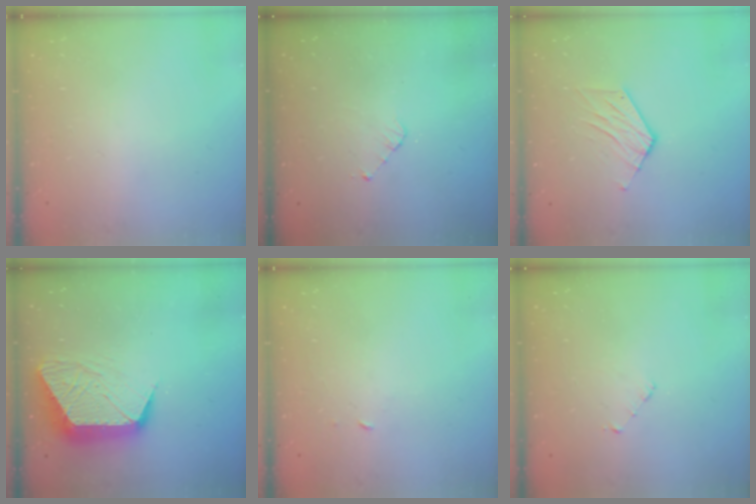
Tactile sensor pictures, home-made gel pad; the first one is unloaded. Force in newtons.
{"total": 3.0, "press": 3.0, "slide": 0.2}
{"total": 7.2, "press": 7.2, "slide": 0.4}
{"total": 13.5, "press": 13.5, "slide": 1.0}
{"total": 1.9, "press": 1.9, "slide": 0.1}
{"total": 2.5, "press": 2.5, "slide": 0.2}